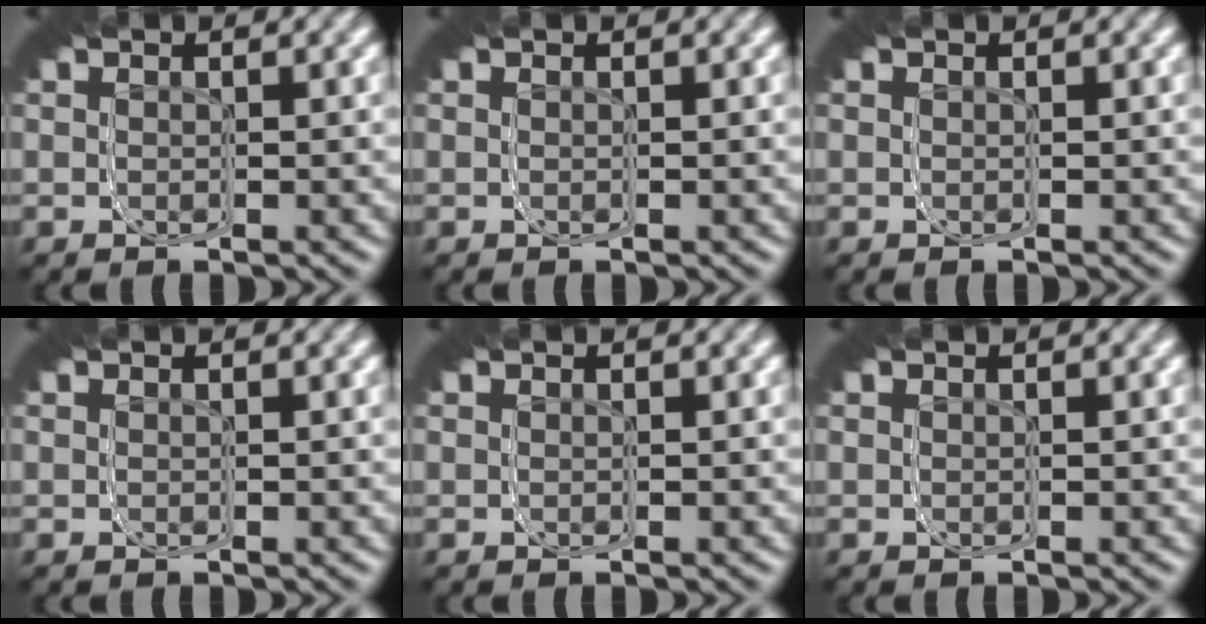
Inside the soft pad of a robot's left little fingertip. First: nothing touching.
{"total": 0.0}
{"total": 0.0}
{"total": 0.0}
{"total": 0.0}
{"total": 0.0}